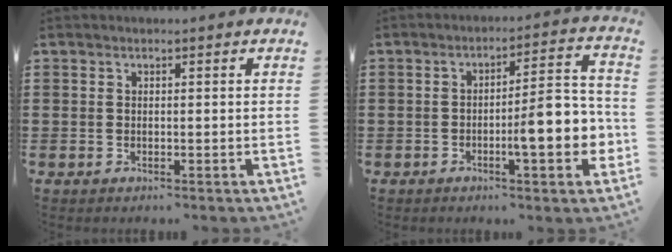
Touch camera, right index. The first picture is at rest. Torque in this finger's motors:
{"motor_torque": [2.14, 0.00, 0.76, 0.20]}